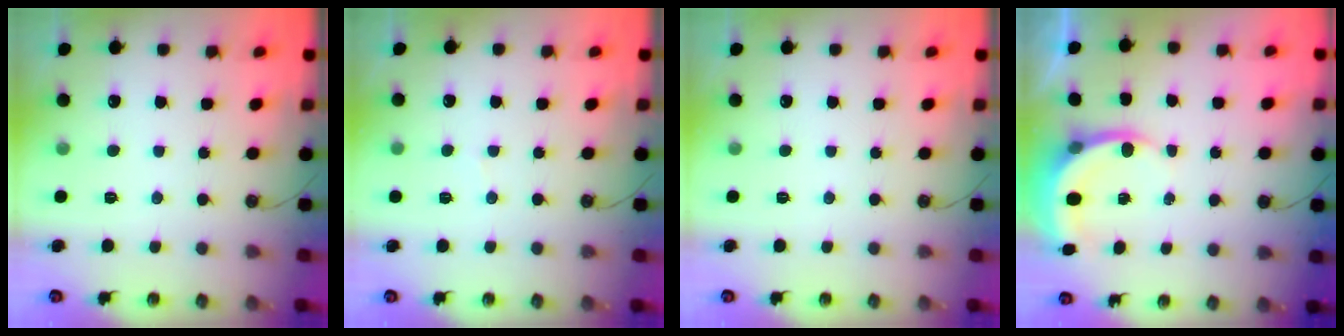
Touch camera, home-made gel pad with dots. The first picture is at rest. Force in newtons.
{"total": 2.6, "press": 2.6, "slide": 0.2}
{"total": 0.0}
{"total": 4.4, "press": 4.3, "slide": 0.4}